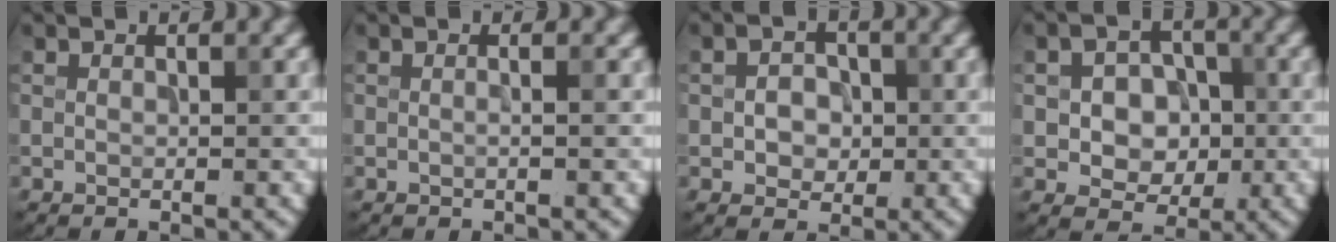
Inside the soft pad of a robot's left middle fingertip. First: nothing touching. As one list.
[{"total": 0.9, "force": [0.0, 0.3, 0.8], "torque": [-0.013, -0.005, -0.007]}, {"total": 2.6, "force": [-0.1, 2.1, 1.4], "torque": [-0.023, 0.000, -0.007]}, {"total": 4.9, "force": [-0.4, 3.9, 3.0], "torque": [-0.036, -0.001, -0.014]}]